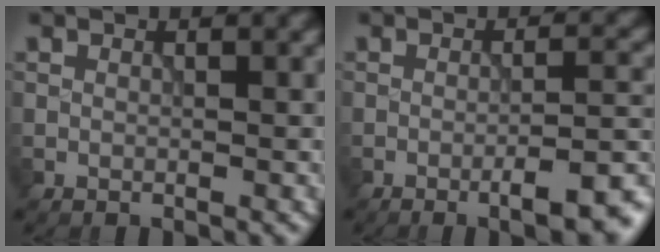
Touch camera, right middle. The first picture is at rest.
{"total": 6.4, "force": [-3.4, 1.6, 5.2], "torque": [-0.066, 0.001, -0.043]}